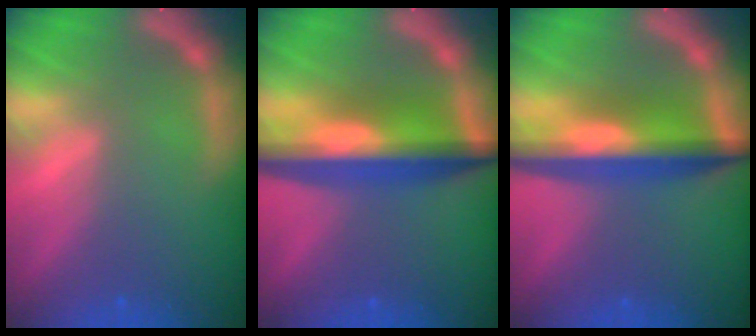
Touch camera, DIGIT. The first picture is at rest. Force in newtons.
{"total": 9.1}
{"total": 8.1}